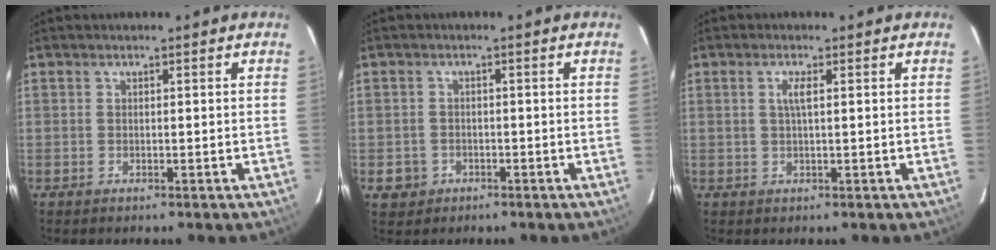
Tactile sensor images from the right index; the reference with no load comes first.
{"total": 3.4, "force": [-1.3, 3.1, 0.5], "torque": [-0.021, 0.004, -0.015]}
{"total": 2.0, "force": [0.5, 0.1, 1.9], "torque": [-0.036, 0.002, 0.008]}